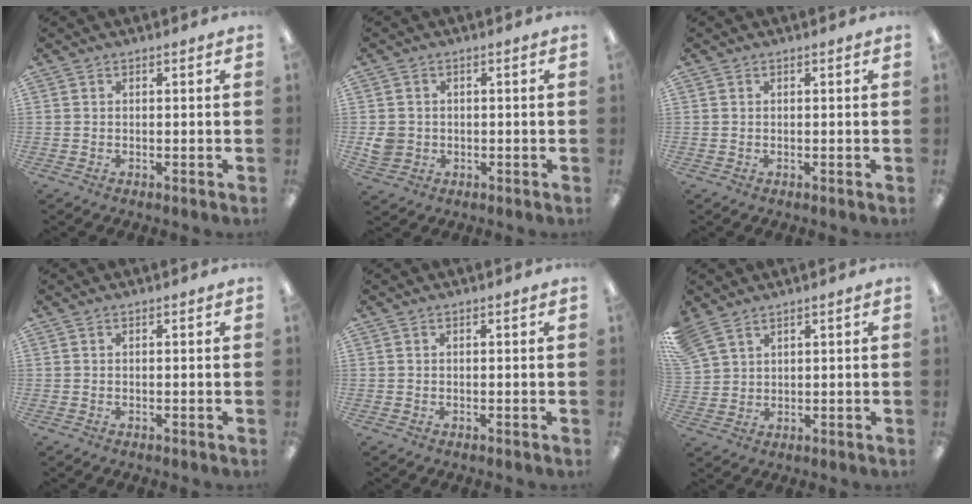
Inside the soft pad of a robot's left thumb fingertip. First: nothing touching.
{"total": 4.1, "force": [-0.3, 4.0, 1.2], "torque": [-0.015, 0.006, -0.003]}
{"total": 0.0}
{"total": 0.0}
{"total": 0.0}
{"total": 5.5, "force": [4.4, 2.8, 1.7], "torque": [-0.048, -0.013, 0.086]}